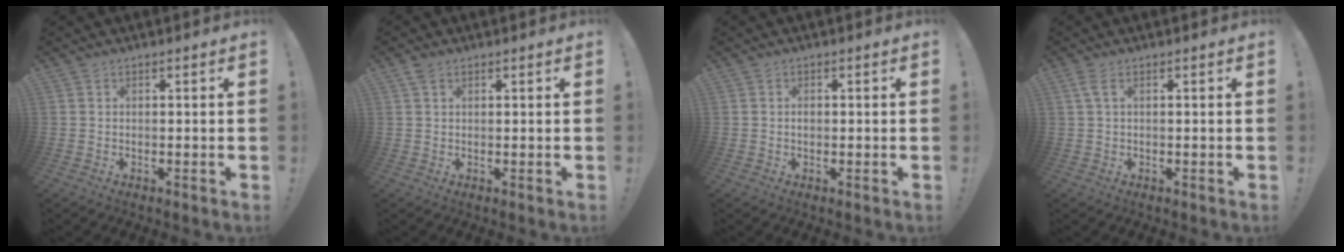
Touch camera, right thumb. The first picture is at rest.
{"total": 2.2, "force": [1.3, 1.2, 1.2], "torque": [-0.022, 0.001, 0.024]}
{"total": 0.8, "force": [-0.3, 0.5, 0.5], "torque": [-0.007, 0.001, -0.007]}
{"total": 2.5, "force": [0.8, 0.6, 2.3], "torque": [-0.049, 0.002, 0.015]}